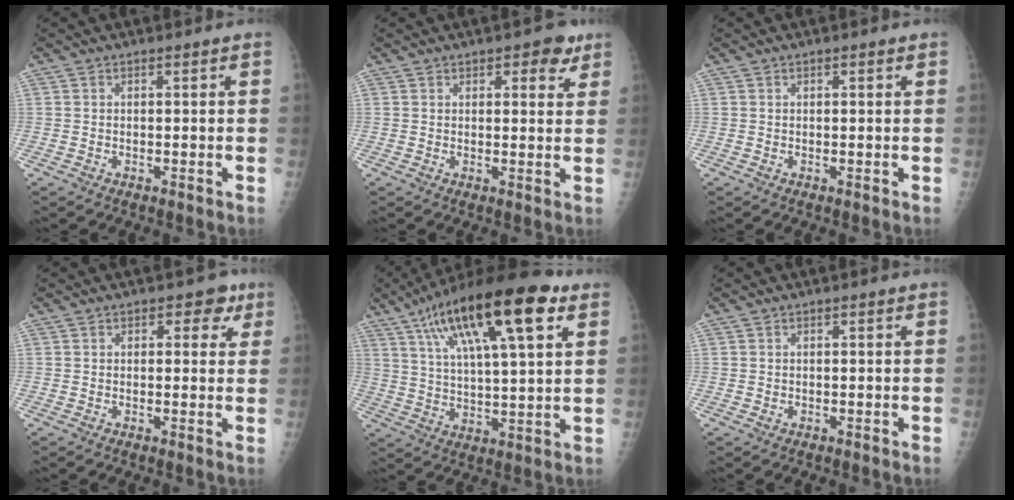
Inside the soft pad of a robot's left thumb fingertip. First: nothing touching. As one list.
[{"total": 4.6, "force": [2.7, 2.4, 2.9], "torque": [-0.009, -0.010, 0.030]}, {"total": 0.6, "force": [0.3, 0.2, 0.5], "torque": [-0.006, 0.001, 0.004]}, {"total": 4.1, "force": [1.9, 2.7, 2.4], "torque": [0.004, -0.002, 0.016]}, {"total": 23.0, "force": [11.1, 6.7, 19.0], "torque": [-0.308, -0.003, 0.183]}, {"total": 0.5, "force": [-0.1, 0.4, 0.3], "torque": [-0.003, 0.004, 0.000]}]